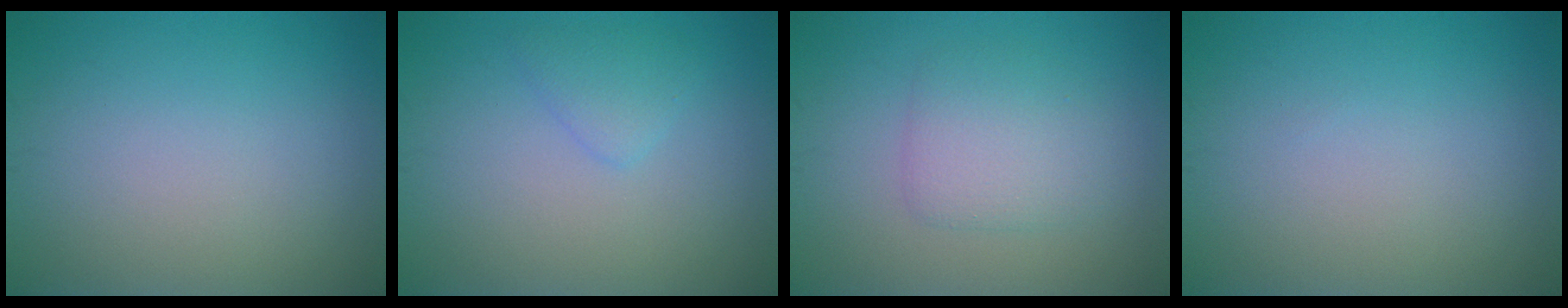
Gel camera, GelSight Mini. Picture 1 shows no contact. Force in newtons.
{"total": 1.6, "press": 1.6, "slide": 0.1}
{"total": 3.0, "press": 3.0, "slide": 0.0}
{"total": 0.0}